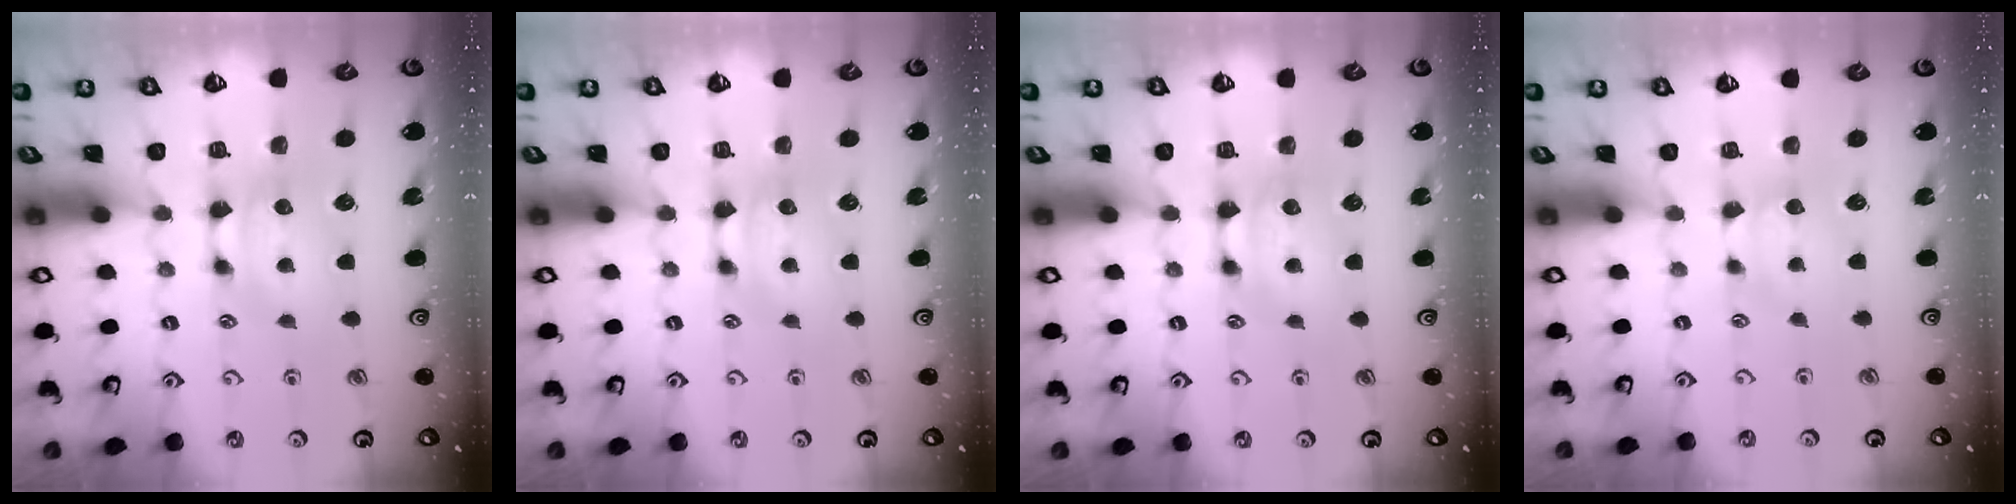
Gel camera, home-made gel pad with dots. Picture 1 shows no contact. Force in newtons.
{"total": 0.0}
{"total": 0.0}
{"total": 1.4, "press": 1.4, "slide": 0.3}